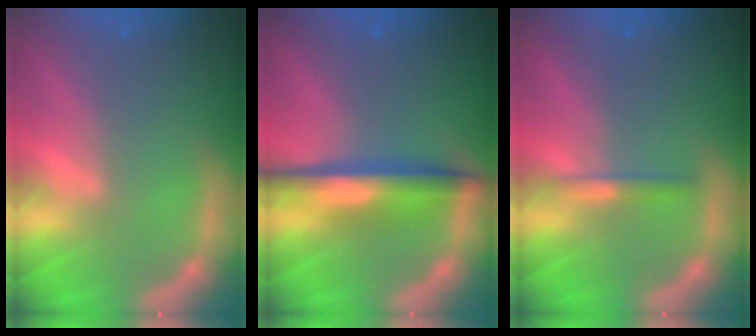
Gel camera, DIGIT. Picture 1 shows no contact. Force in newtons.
{"total": 5.5}
{"total": 1.4}